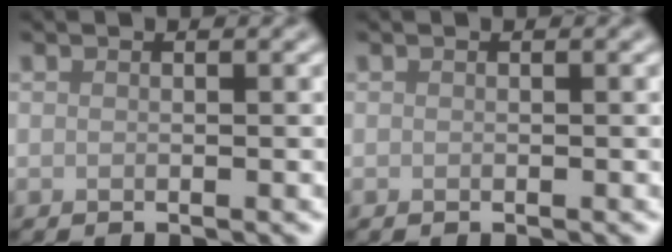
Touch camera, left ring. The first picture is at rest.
{"total": 0.0}